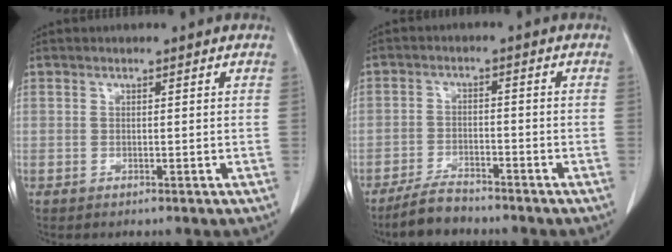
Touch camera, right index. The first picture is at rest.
{"total": 4.8, "force": [-4.3, 1.3, 1.5], "torque": [-0.035, -0.008, -0.077]}